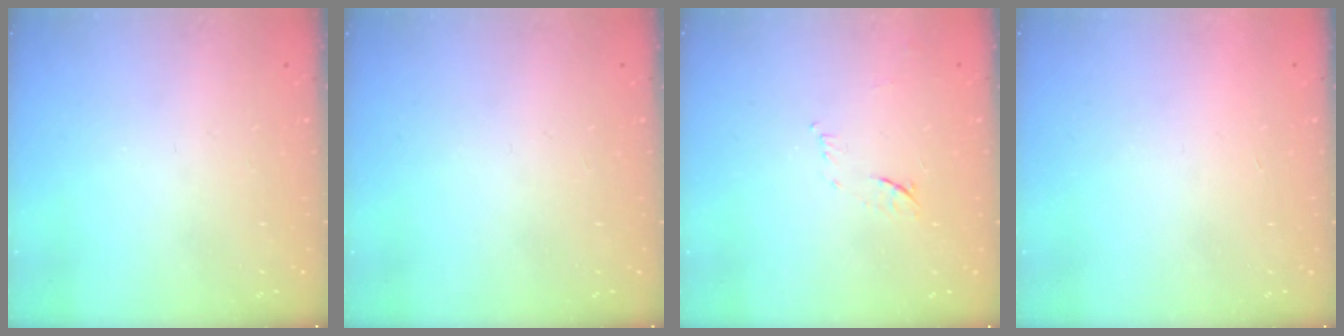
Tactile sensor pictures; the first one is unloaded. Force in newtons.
{"total": 0.0}
{"total": 7.6, "press": 7.6, "slide": 0.9}
{"total": 1.7, "press": 1.7, "slide": 0.1}